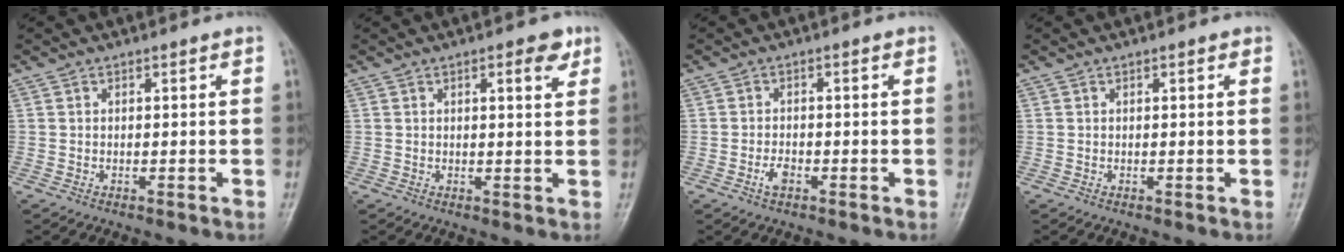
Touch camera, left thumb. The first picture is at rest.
{"total": 3.7, "force": [1.9, 1.3, 3.0], "torque": [-0.031, -0.006, 0.022]}
{"total": 2.3, "force": [-1.2, 1.2, 1.6], "torque": [-0.032, 0.006, -0.024]}
{"total": 0.7, "force": [0.3, 0.3, 0.5], "torque": [-0.007, 0.000, 0.002]}